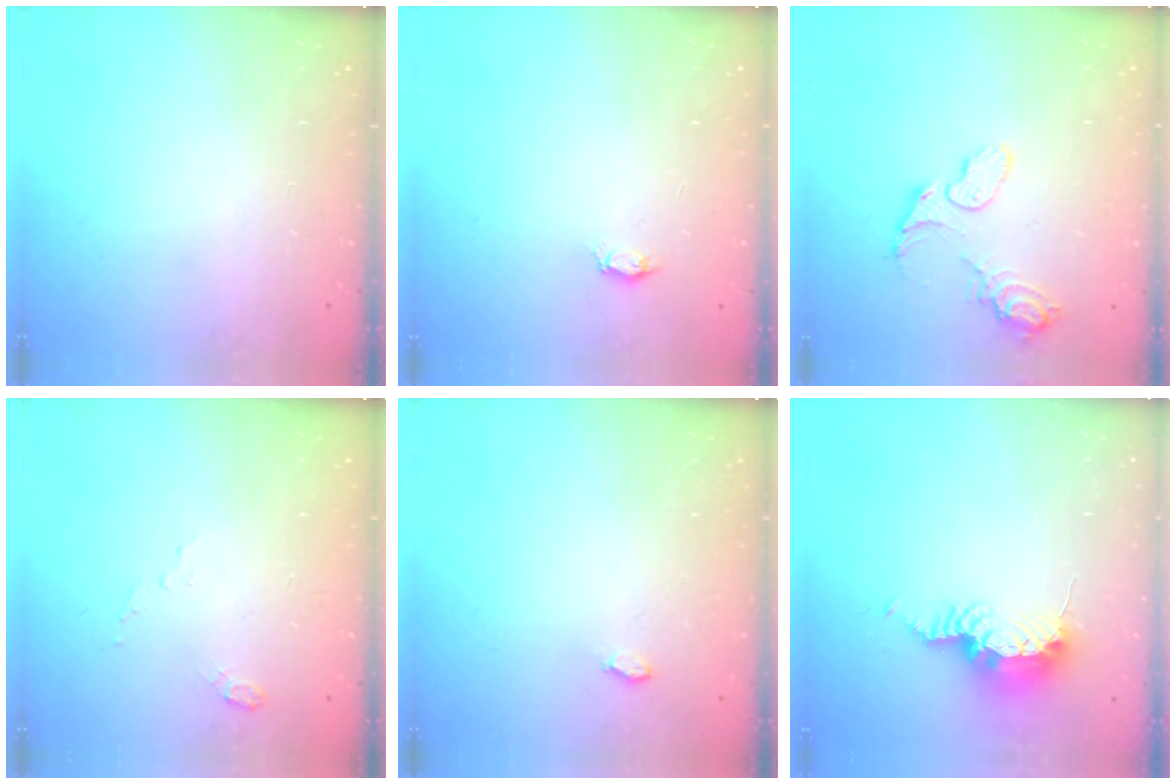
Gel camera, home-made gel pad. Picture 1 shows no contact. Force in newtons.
{"total": 3.0, "press": 2.9, "slide": 0.3}
{"total": 9.1, "press": 9.1, "slide": 0.6}
{"total": 4.7, "press": 4.7, "slide": 0.5}
{"total": 3.5, "press": 3.5, "slide": 0.5}
{"total": 9.7, "press": 9.7, "slide": 1.3}